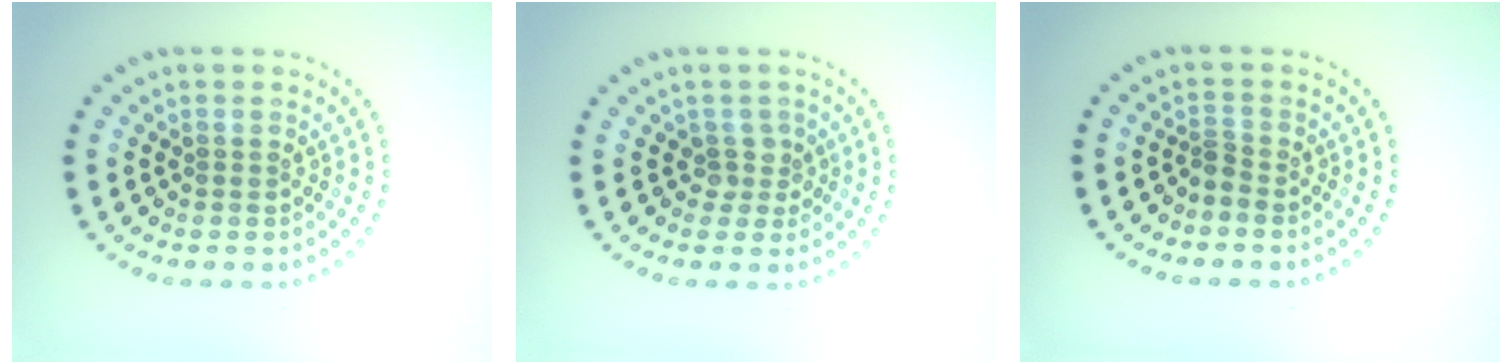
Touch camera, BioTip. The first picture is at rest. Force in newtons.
{"total": 1.8, "press": 1.3, "slide": 1.3}
{"total": 1.0, "press": 0.6, "slide": 0.8}